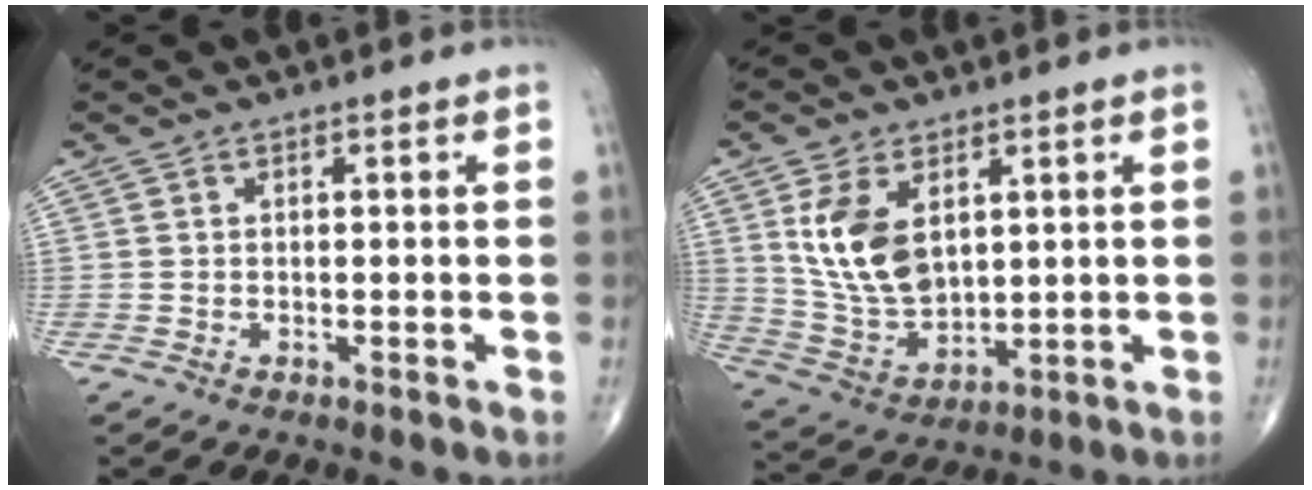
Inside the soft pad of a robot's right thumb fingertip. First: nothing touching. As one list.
[{"total": 12.2, "force": [3.8, 7.2, 9.1], "torque": [-0.165, -0.017, 0.089]}]